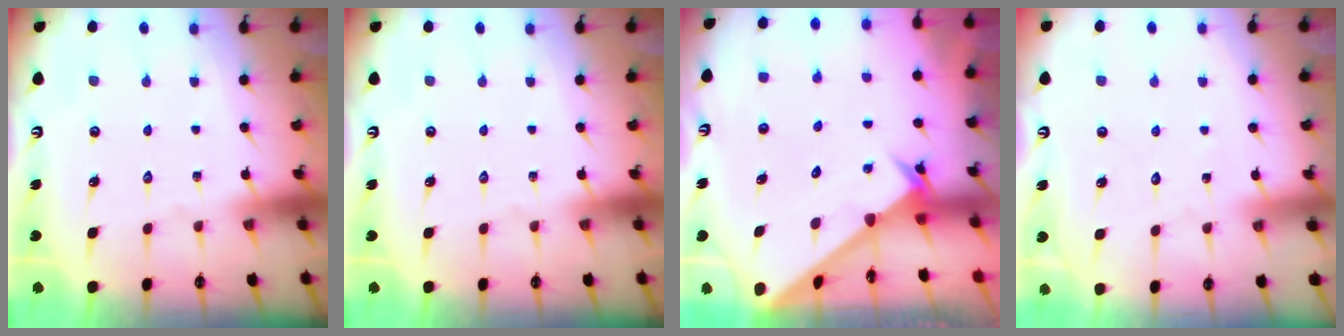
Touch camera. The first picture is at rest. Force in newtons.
{"total": 0.0}
{"total": 2.2, "press": 2.2, "slide": 0.2}
{"total": 2.6, "press": 2.6, "slide": 0.2}